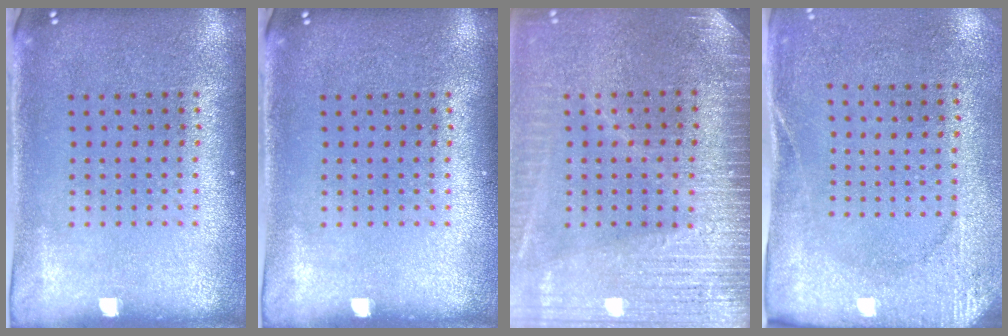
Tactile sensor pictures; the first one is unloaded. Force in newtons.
{"total": 0.0}
{"total": 3.5, "press": 3.1, "slide": 1.7}
{"total": 2.6, "press": 2.0, "slide": 1.6}